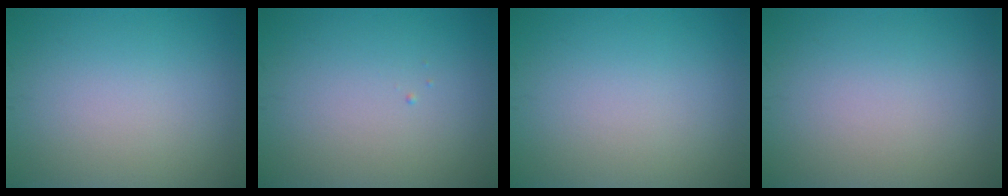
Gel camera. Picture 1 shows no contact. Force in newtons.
{"total": 0.0}
{"total": 0.0}
{"total": 0.0}